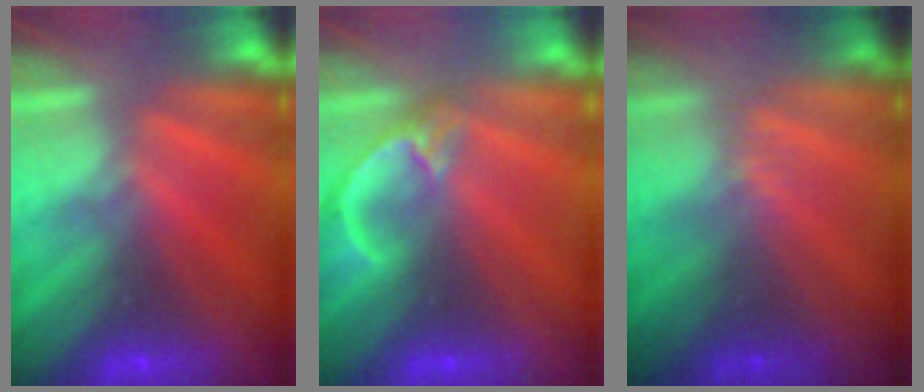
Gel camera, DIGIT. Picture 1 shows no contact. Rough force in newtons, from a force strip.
{"total": 5.0}
{"total": 2.4}